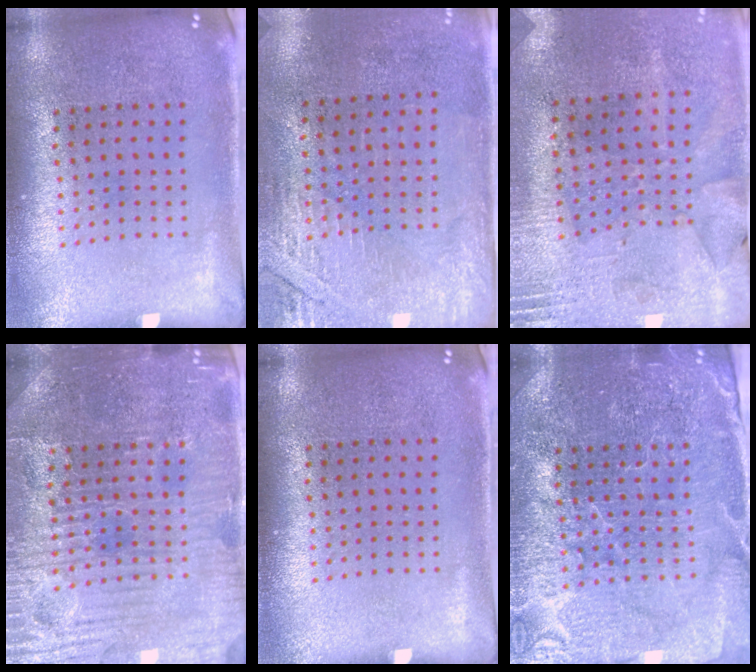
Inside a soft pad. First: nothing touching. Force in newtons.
{"total": 2.8, "press": 2.4, "slide": 1.4}
{"total": 2.7, "press": 2.3, "slide": 1.5}
{"total": 4.8, "press": 4.7, "slide": 1.2}
{"total": 0.0}
{"total": 4.1, "press": 4.0, "slide": 1.2}